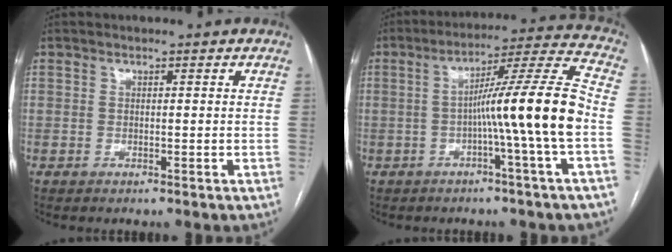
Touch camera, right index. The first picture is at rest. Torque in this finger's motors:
{"motor_torque": [1.63, -0.30, 0.74, 0.19]}